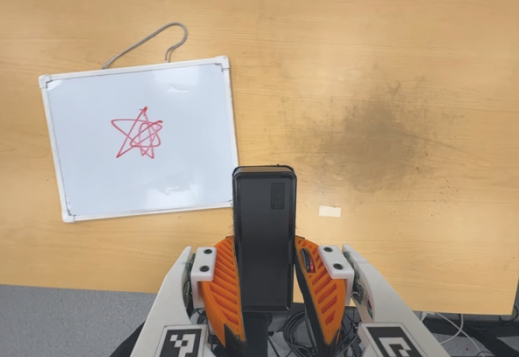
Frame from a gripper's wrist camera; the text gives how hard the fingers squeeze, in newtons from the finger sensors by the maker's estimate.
{"total": 4.5, "left": 3.1, "right": 5.8}